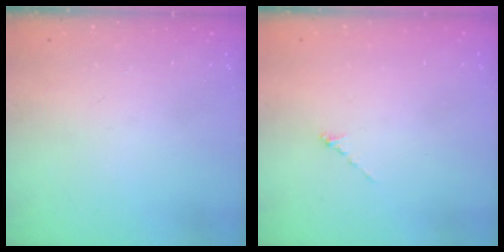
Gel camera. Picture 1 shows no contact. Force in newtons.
{"total": 0.0}